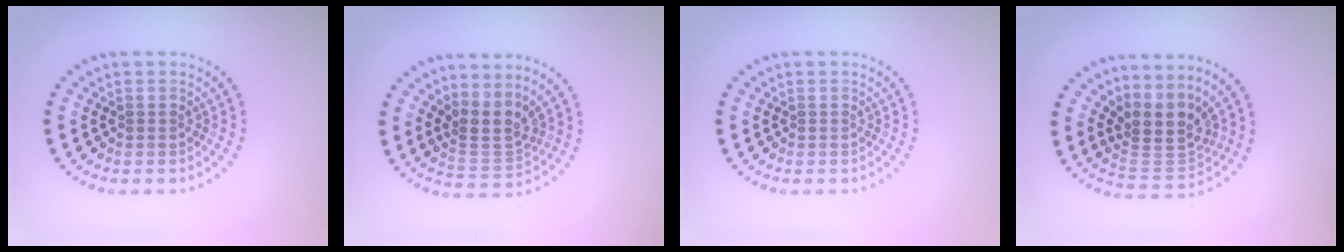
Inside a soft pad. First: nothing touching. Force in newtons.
{"total": 3.0, "press": 2.0, "slide": 2.2}
{"total": 0.0}
{"total": 4.0, "press": 3.1, "slide": 2.5}